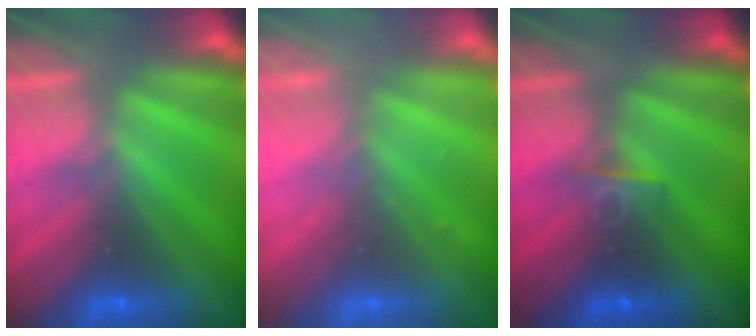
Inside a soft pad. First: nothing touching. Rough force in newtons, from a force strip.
{"total": 2.3}
{"total": 2.6}